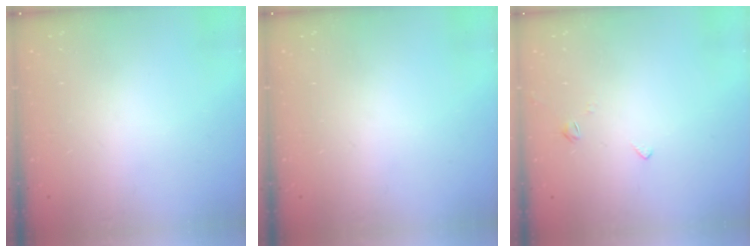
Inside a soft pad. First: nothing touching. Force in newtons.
{"total": 0.0}
{"total": 2.7, "press": 2.7, "slide": 0.5}